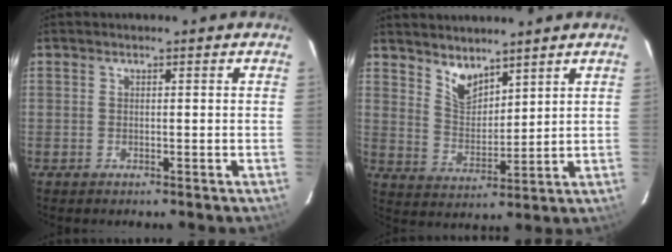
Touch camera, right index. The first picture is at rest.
{"total": 6.4, "force": [5.1, 2.7, 2.7], "torque": [-0.043, -0.002, 0.102]}